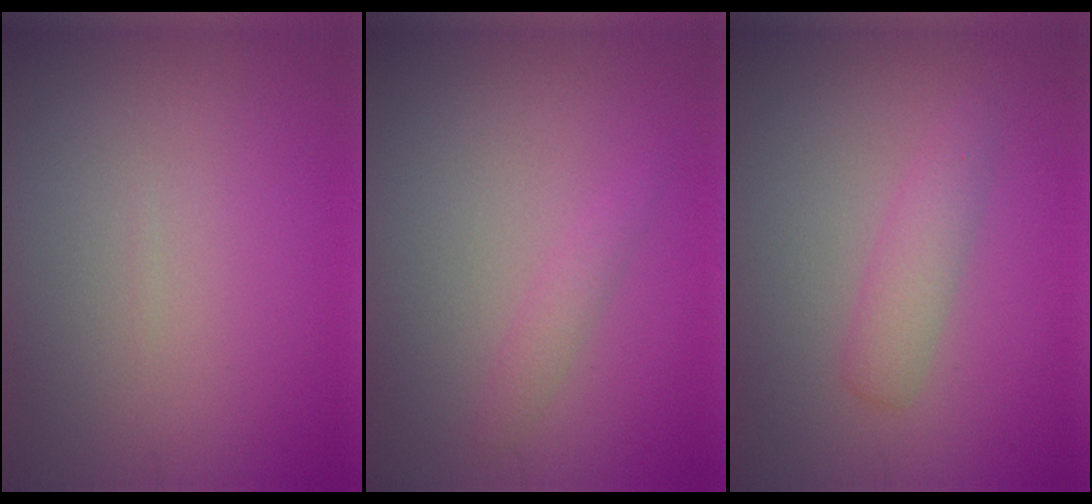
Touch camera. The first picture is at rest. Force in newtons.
{"total": 1.1, "press": 1.1, "slide": 0.1}
{"total": 2.0, "press": 2.0, "slide": 0.1}